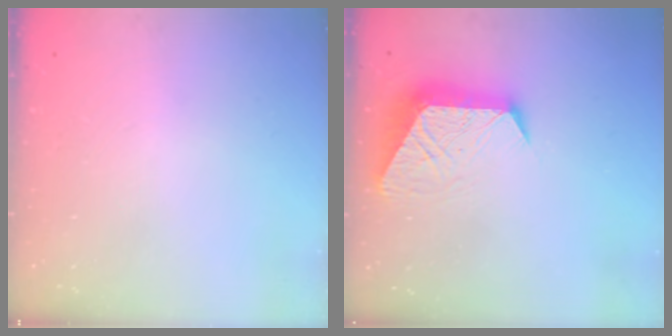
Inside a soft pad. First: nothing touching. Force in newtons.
{"total": 12.3, "press": 12.2, "slide": 1.1}